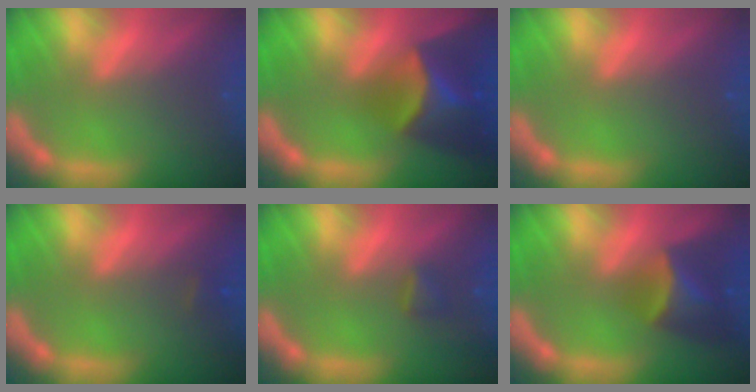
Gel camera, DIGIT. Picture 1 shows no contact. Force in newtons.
{"total": 8.4}
{"total": 0.0}
{"total": 0.9}
{"total": 1.4}
{"total": 5.5}